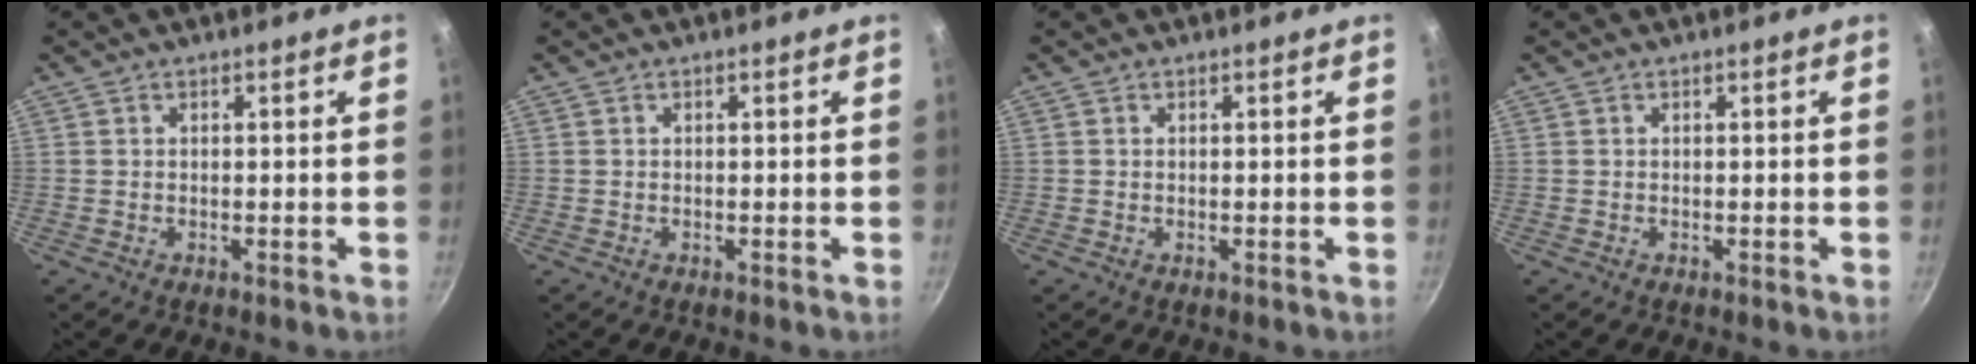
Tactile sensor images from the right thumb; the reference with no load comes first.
{"total": 0.0}
{"total": 0.0}
{"total": 0.0}